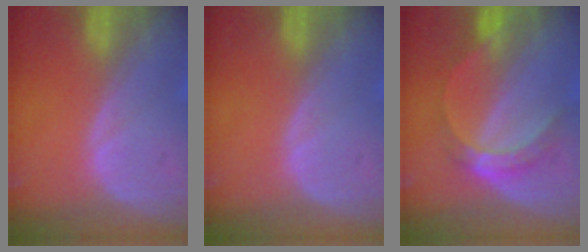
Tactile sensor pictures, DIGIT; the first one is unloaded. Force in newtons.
{"total": 0.0}
{"total": 5.0, "press": 4.8, "slide": 1.3}